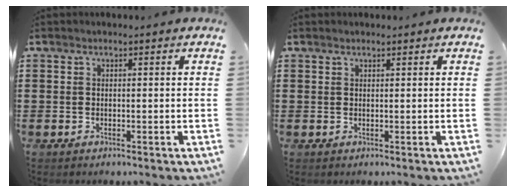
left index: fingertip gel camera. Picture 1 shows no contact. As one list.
[{"total": 0.5, "force": [0.5, 0.1, 0.2], "torque": [-0.005, 0.000, 0.010]}]